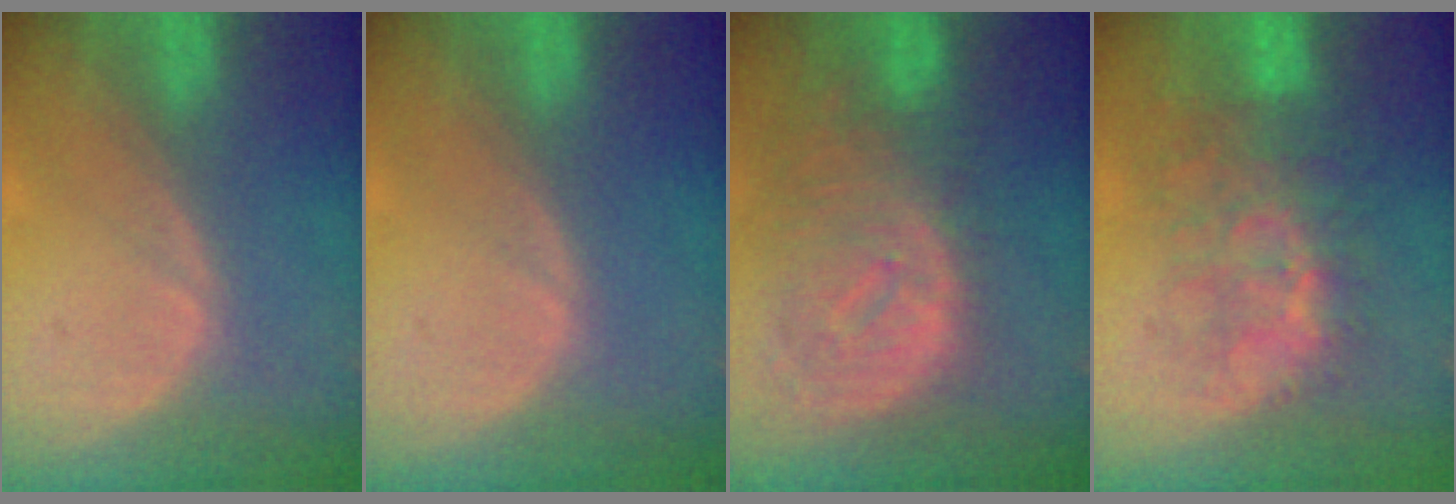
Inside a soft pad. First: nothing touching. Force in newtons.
{"total": 0.0}
{"total": 11.9, "press": 10.2, "slide": 6.2}
{"total": 9.4, "press": 8.7, "slide": 3.4}